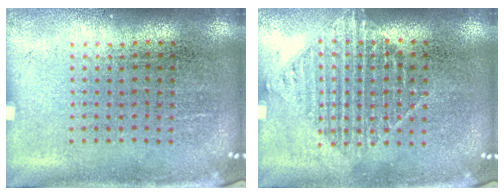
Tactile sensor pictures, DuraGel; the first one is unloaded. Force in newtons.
{"total": 1.2, "press": 1.1, "slide": 0.5}